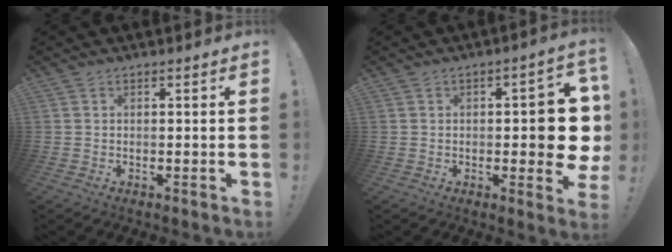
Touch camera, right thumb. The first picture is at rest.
{"total": 8.4, "force": [-1.0, 3.4, 7.7], "torque": [-0.090, 0.002, -0.014]}